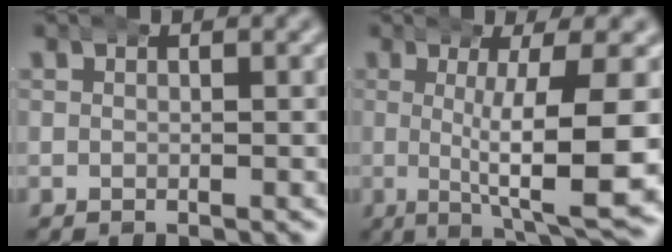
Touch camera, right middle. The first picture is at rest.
{"total": 8.6, "force": [-1.7, 1.2, 8.3], "torque": [-0.115, -0.004, -0.019]}